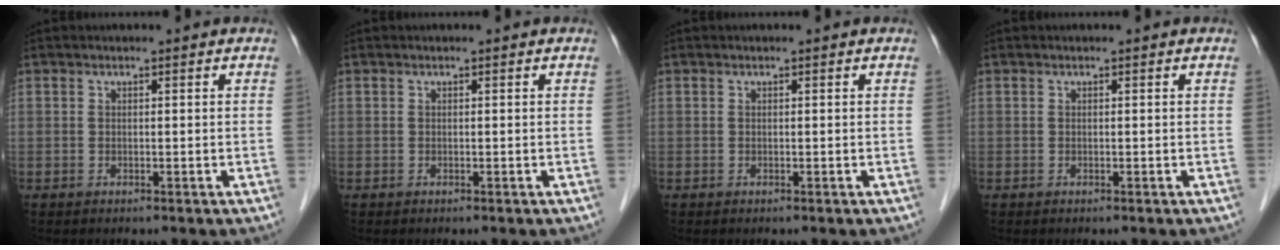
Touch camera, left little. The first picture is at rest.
{"total": 0.0}
{"total": 0.0}
{"total": 0.0}